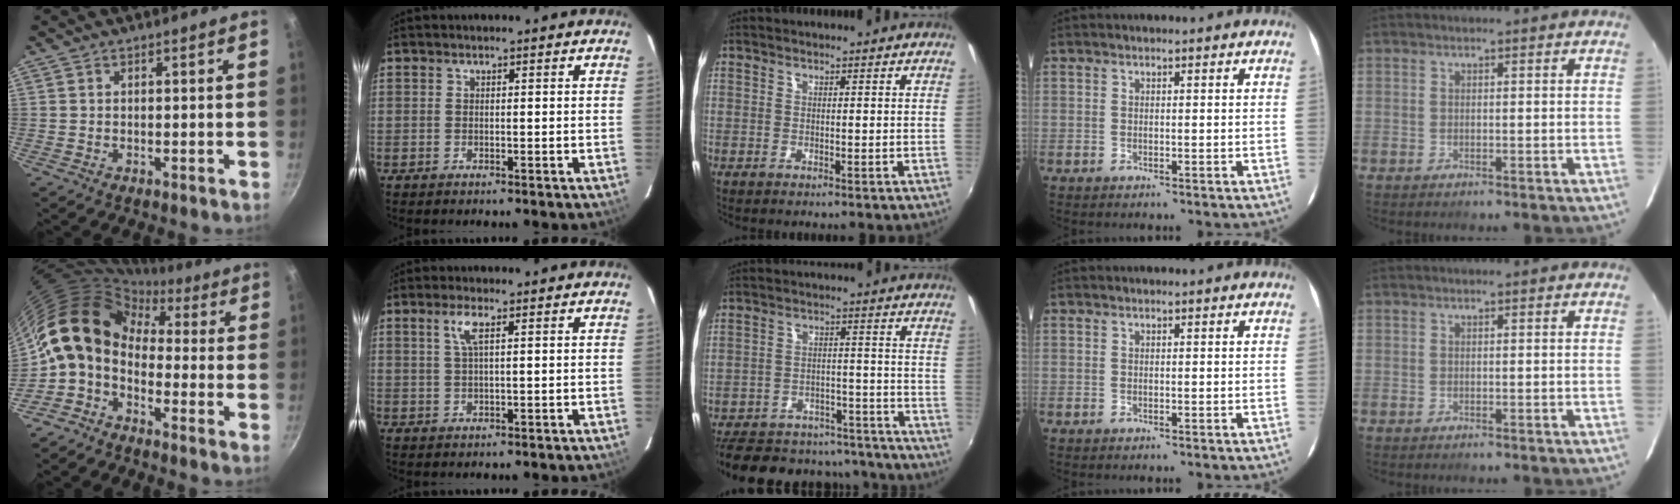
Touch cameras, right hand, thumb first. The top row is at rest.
{"thumb": {"total": 13.3, "force": [-0.3, 9.5, 9.3], "torque": [-0.155, 0.040, -0.028]}, "index": {"total": 3.0, "force": [1.3, 0.3, 2.7], "torque": [-0.056, 0.003, 0.026]}, "middle": {"total": 25.8, "force": [-21.9, 10.1, 9.2], "torque": [-0.203, 0.031, -0.277]}}